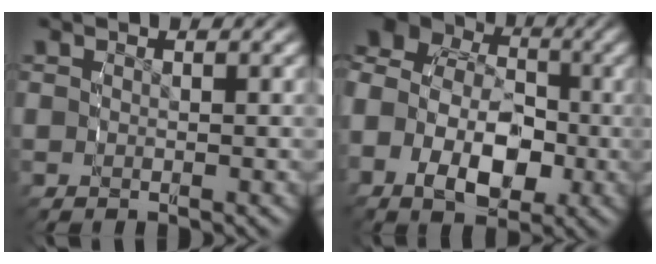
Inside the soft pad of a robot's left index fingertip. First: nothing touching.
{"total": 11.7, "force": [0.6, 8.9, 7.5], "torque": [-0.127, 0.004, -0.010]}